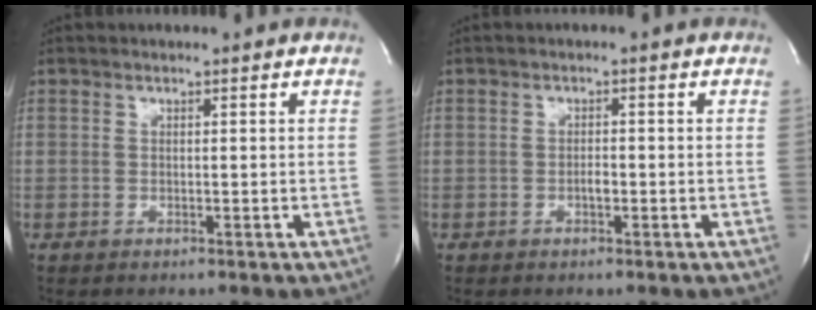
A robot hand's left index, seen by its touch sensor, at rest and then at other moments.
{"total": 1.1, "force": [-0.6, 0.4, 0.9], "torque": [-0.014, -0.001, -0.013]}